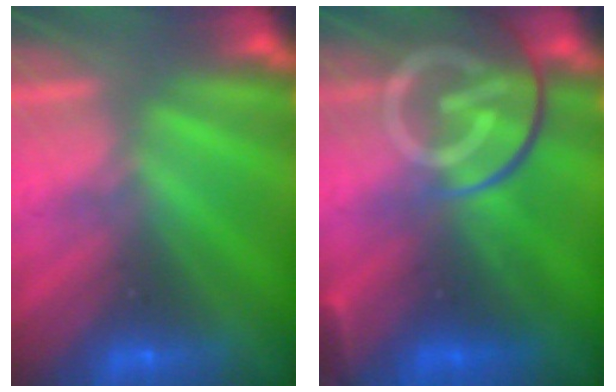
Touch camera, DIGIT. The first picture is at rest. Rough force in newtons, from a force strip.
{"total": 8.8}